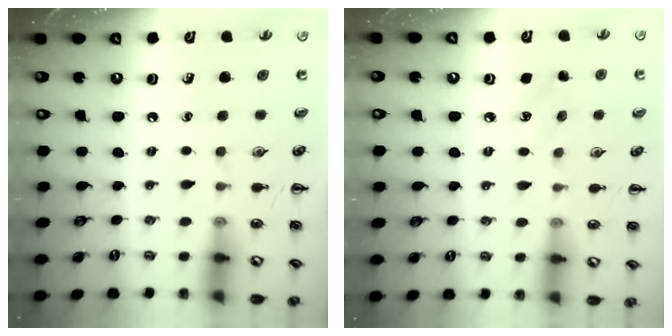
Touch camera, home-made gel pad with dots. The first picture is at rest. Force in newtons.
{"total": 4.2, "press": 4.1, "slide": 1.2}